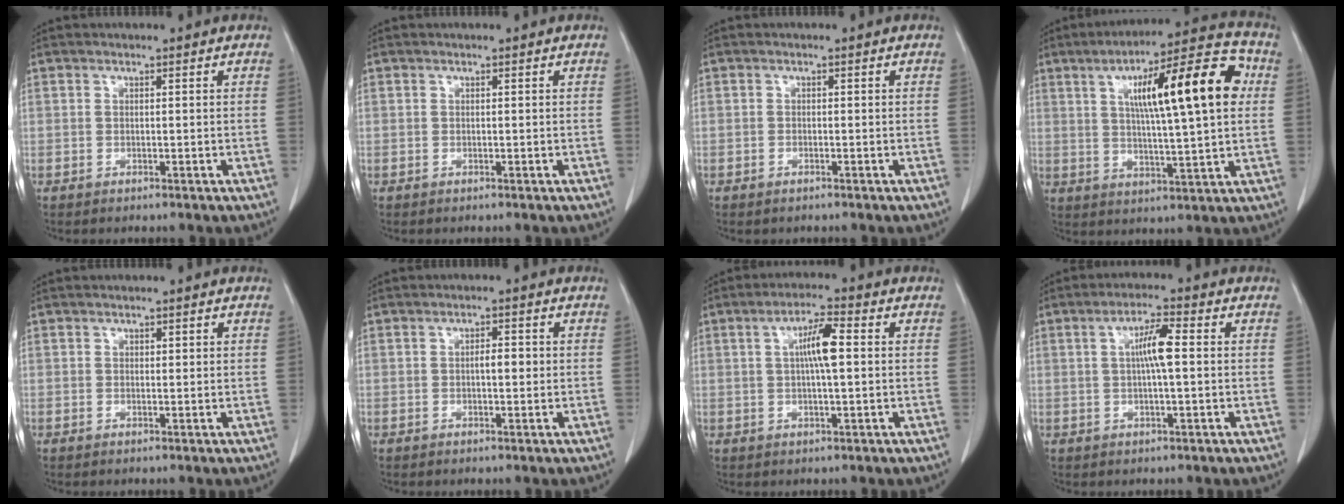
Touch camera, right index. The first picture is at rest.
{"total": 0.0}
{"total": 0.6, "force": [-0.5, 0.3, 0.2], "torque": [-0.006, 0.000, -0.006]}
{"total": 17.6, "force": [4.5, 2.1, 16.9], "torque": [-0.253, 0.029, 0.063]}
{"total": 0.8, "force": [0.4, 0.4, 0.6], "torque": [-0.005, 0.001, 0.005]}
{"total": 2.2, "force": [0.0, 0.8, 2.1], "torque": [-0.035, 0.004, 0.000]}
{"total": 5.8, "force": [0.9, 0.7, 5.7], "torque": [-0.103, 0.008, 0.014]}
{"total": 5.2, "force": [0.6, 0.5, 5.1], "torque": [-0.094, 0.008, 0.009]}